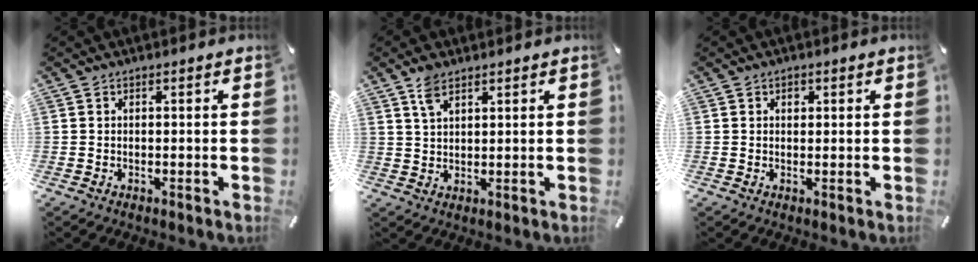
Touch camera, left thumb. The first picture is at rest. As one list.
[{"total": 4.6, "force": [2.9, 2.3, 2.8], "torque": [-0.053, -0.002, 0.052]}, {"total": 1.1, "force": [0.4, 0.9, 0.5], "torque": [0.006, -0.004, 0.004]}]